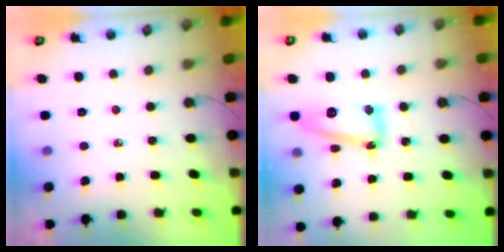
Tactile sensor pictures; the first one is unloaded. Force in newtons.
{"total": 14.4, "press": 14.4, "slide": 0.8}